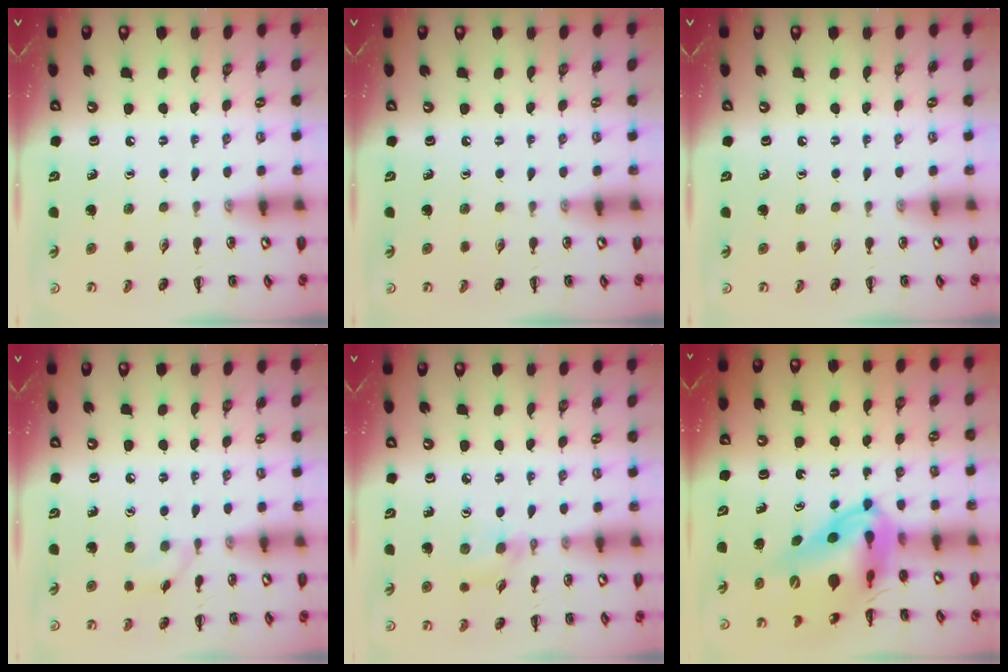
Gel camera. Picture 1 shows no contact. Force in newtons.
{"total": 0.0}
{"total": 0.0}
{"total": 3.2, "press": 2.9, "slide": 1.4}
{"total": 3.8, "press": 3.5, "slide": 1.3}
{"total": 14.0, "press": 13.4, "slide": 4.0}